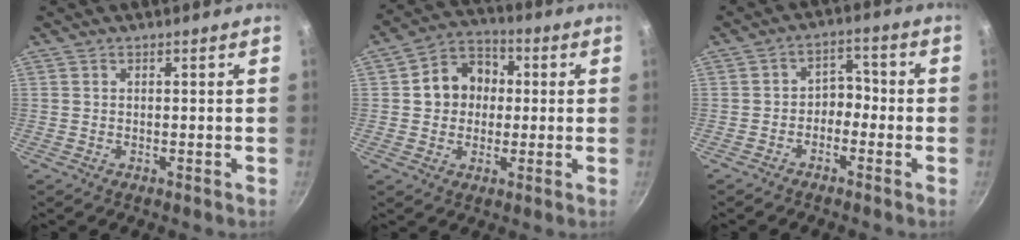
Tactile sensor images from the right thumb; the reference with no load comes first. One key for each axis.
{"total": 10.2, "fx": 0.9, "fy": 8.5, "fz": 5.6, "tx": -0.055, "ty": 0.020, "tz": 0.004}
{"total": 4.5, "fx": -1.7, "fy": 3.3, "fz": 2.5, "tx": -0.010, "ty": 0.031, "tz": -0.041}